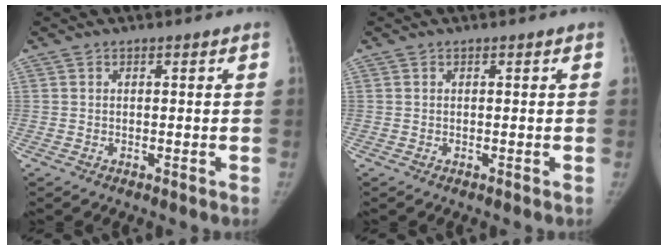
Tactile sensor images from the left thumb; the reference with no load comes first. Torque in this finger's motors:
{"motor_torque": [0.31, -0.04, 0.09, -0.51, 0.06]}